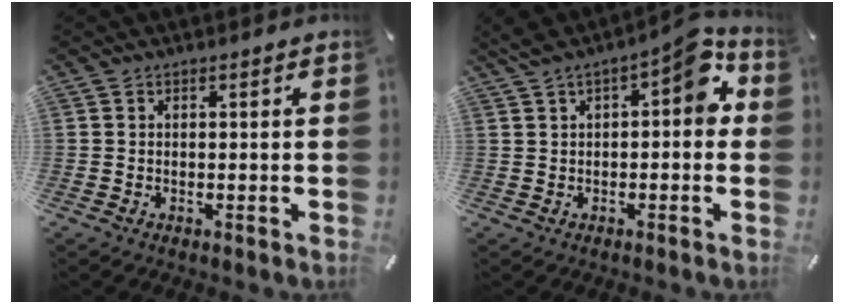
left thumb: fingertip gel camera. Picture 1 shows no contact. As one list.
[{"total": 8.6, "force": [3.2, 3.9, 6.9], "torque": [-0.082, -0.014, 0.049]}]